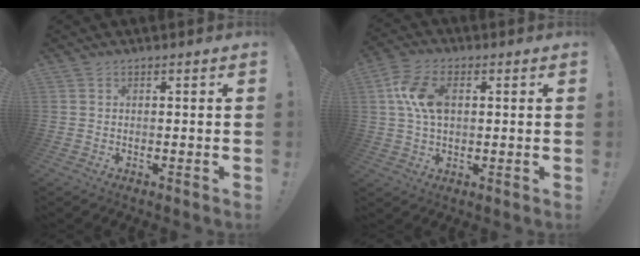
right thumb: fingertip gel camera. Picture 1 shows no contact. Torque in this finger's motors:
{"motor_torque": [0.11, 0.12, 0.48, 0.30, 0.05]}